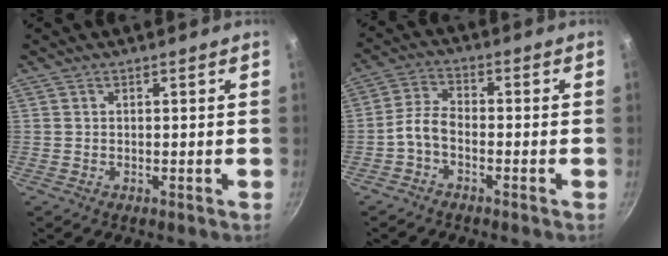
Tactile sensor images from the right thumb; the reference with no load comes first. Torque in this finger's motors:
{"motor_torque": [0.89, 1.00, 0.82, -0.66, 0.04]}